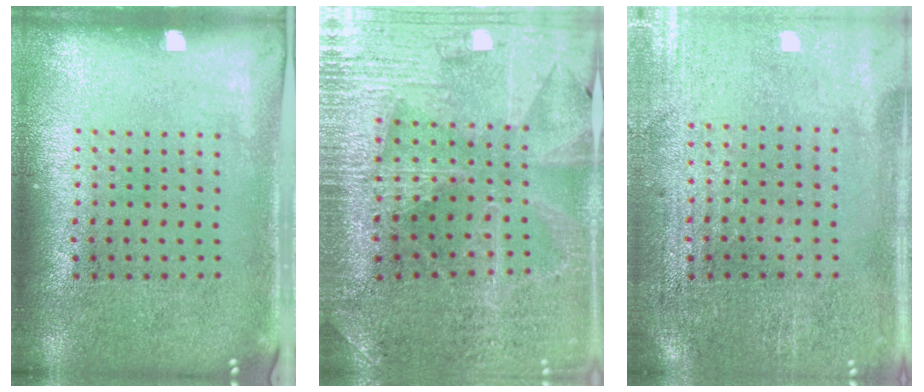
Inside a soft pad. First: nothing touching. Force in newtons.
{"total": 3.0, "press": 2.9, "slide": 0.5}
{"total": 0.6, "press": 0.5, "slide": 0.4}